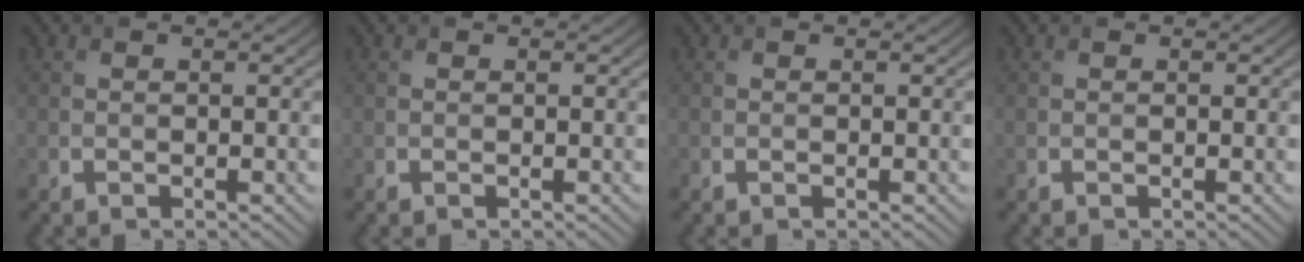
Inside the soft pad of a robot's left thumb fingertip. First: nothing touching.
{"total": 0.0}
{"total": 0.0}
{"total": 0.0}